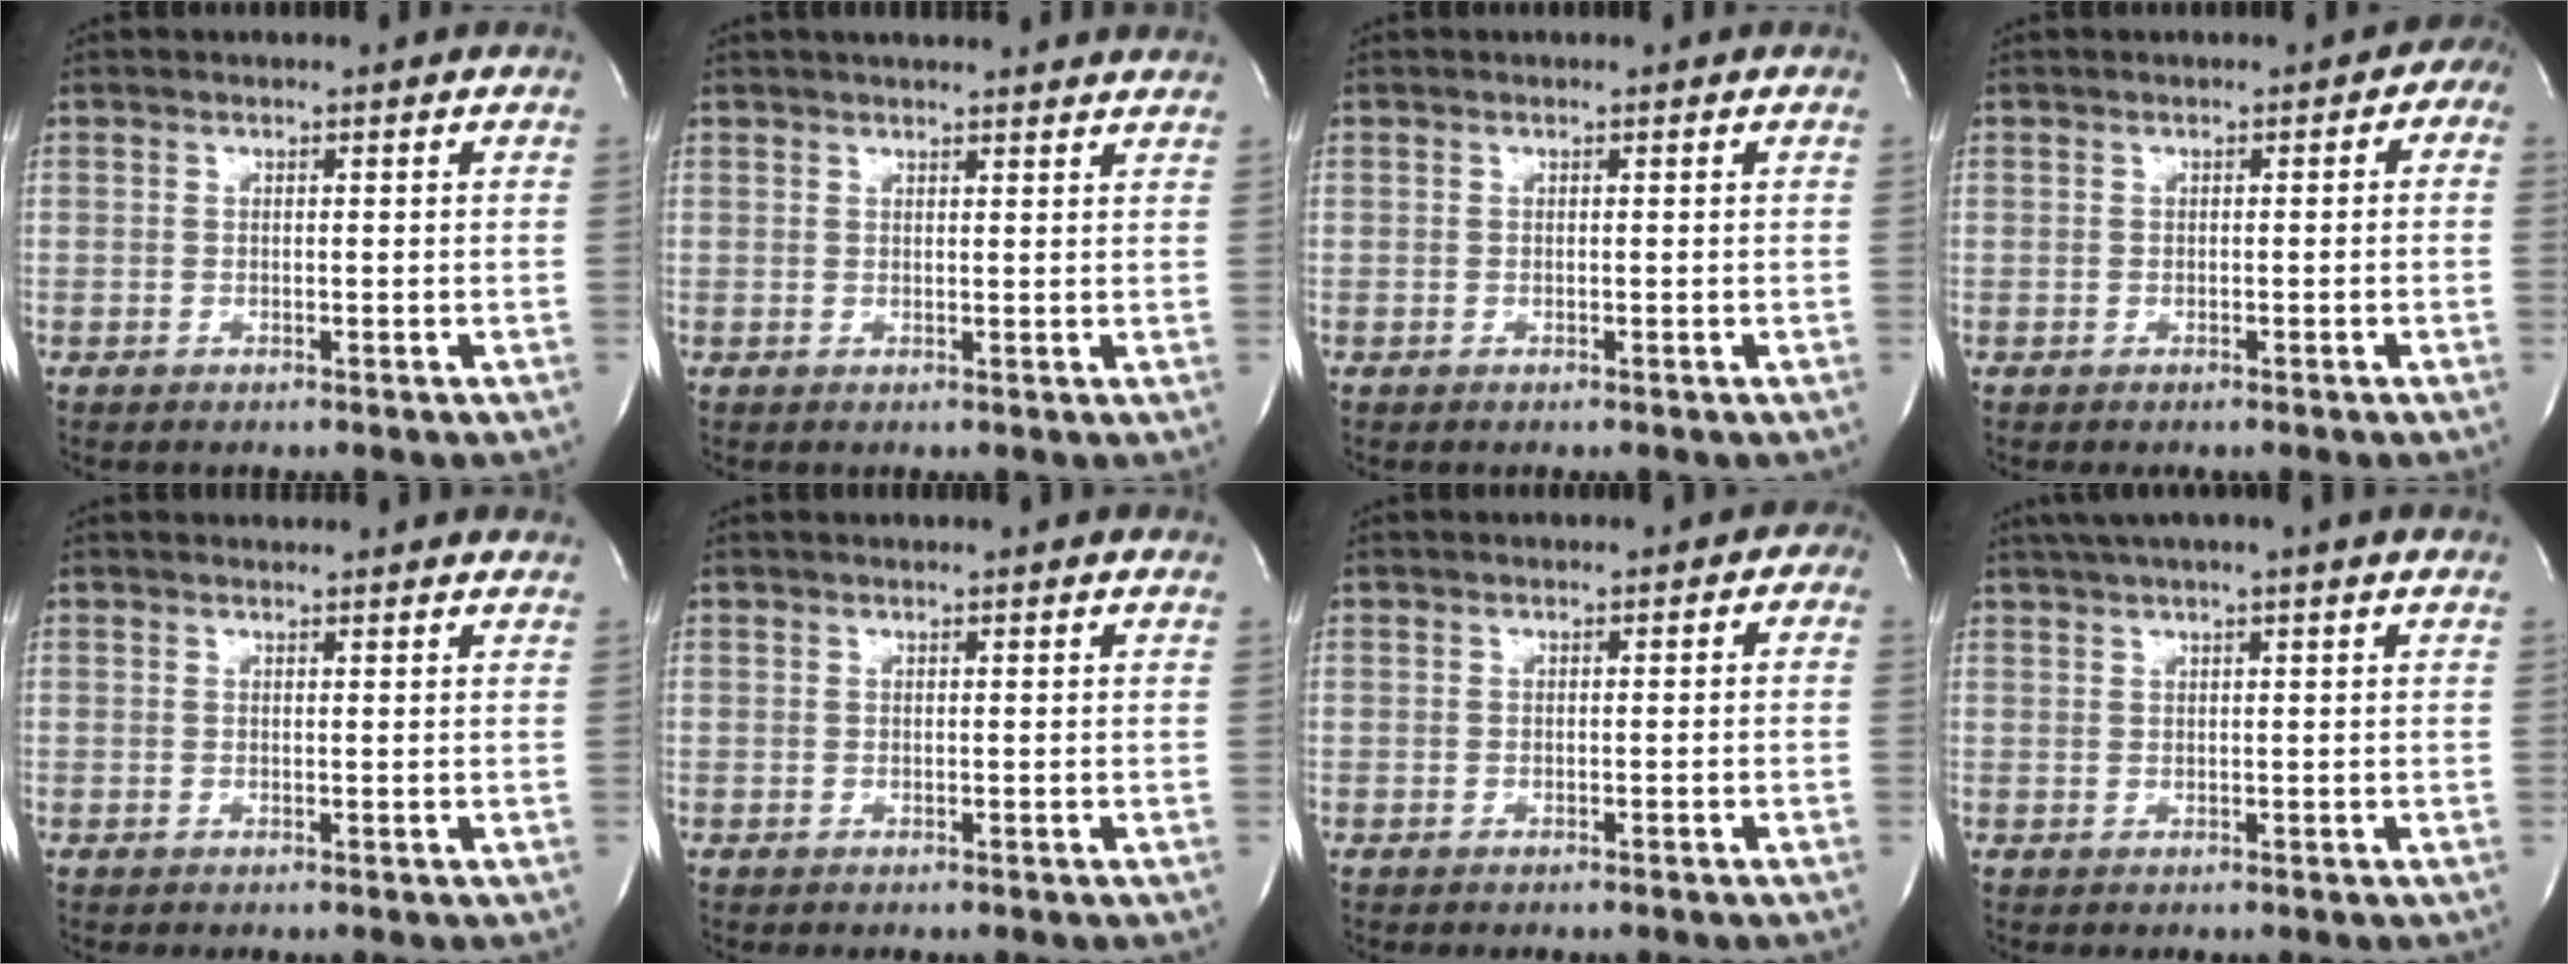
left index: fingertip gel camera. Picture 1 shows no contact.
{"total": 11.6, "force": [10.8, 1.2, 4.2], "torque": [-0.053, 0.021, 0.122]}
{"total": 0.0}
{"total": 2.1, "force": [-0.8, 1.5, 1.2], "torque": [-0.001, 0.016, -0.017]}
{"total": 4.8, "force": [4.6, 0.4, 0.9], "torque": [-0.015, 0.013, 0.042]}
{"total": 2.0, "force": [1.9, -0.1, 0.6], "torque": [-0.014, 0.014, 0.020]}
{"total": 1.3, "force": [-0.7, 0.9, 0.5], "torque": [0.012, 0.007, -0.018]}
{"total": 5.7, "force": [4.3, -0.7, 3.7], "torque": [-0.060, 0.027, 0.063]}